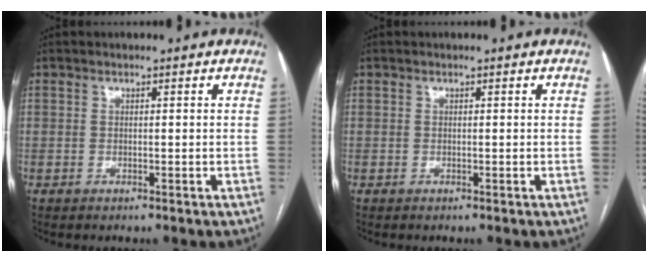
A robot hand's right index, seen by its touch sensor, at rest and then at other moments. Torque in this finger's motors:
{"motor_torque": [0.00, 0.00, 0.00, 0.00]}